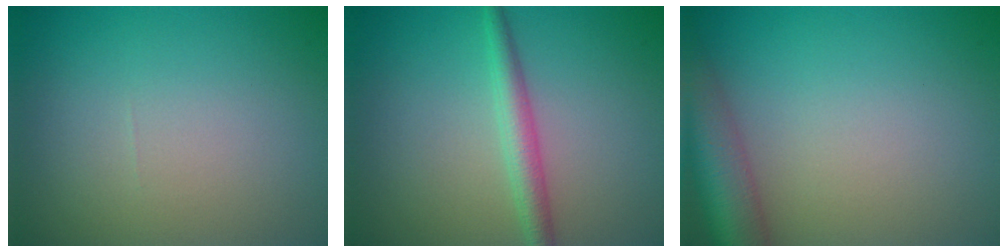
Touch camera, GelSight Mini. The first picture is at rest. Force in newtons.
{"total": 2.6, "press": 2.6, "slide": 0.1}
{"total": 6.9, "press": 6.9, "slide": 0.4}